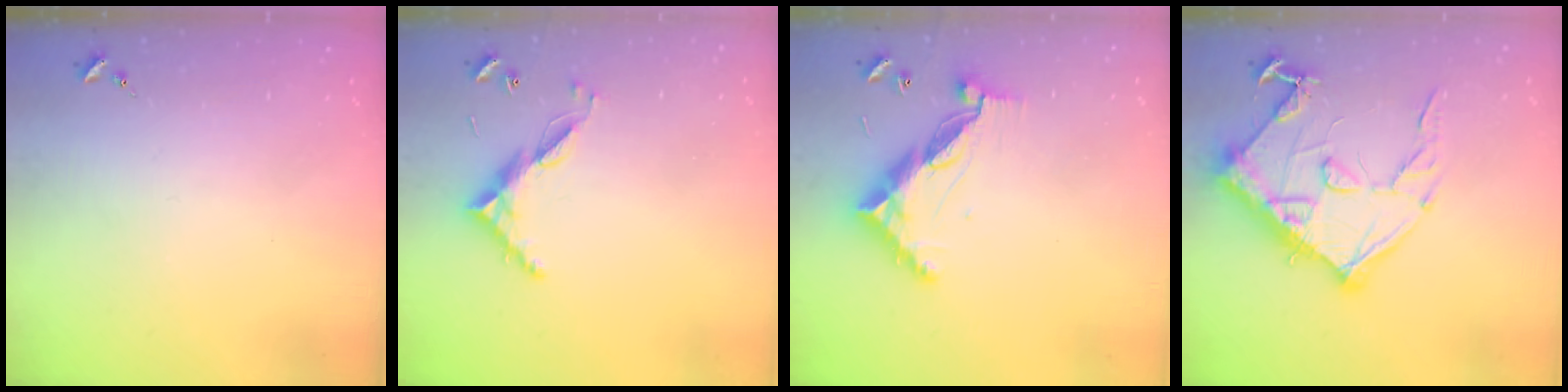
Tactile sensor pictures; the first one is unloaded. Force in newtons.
{"total": 8.7, "press": 8.7, "slide": 0.5}
{"total": 11.5, "press": 11.4, "slide": 1.0}
{"total": 15.4, "press": 15.4, "slide": 1.0}